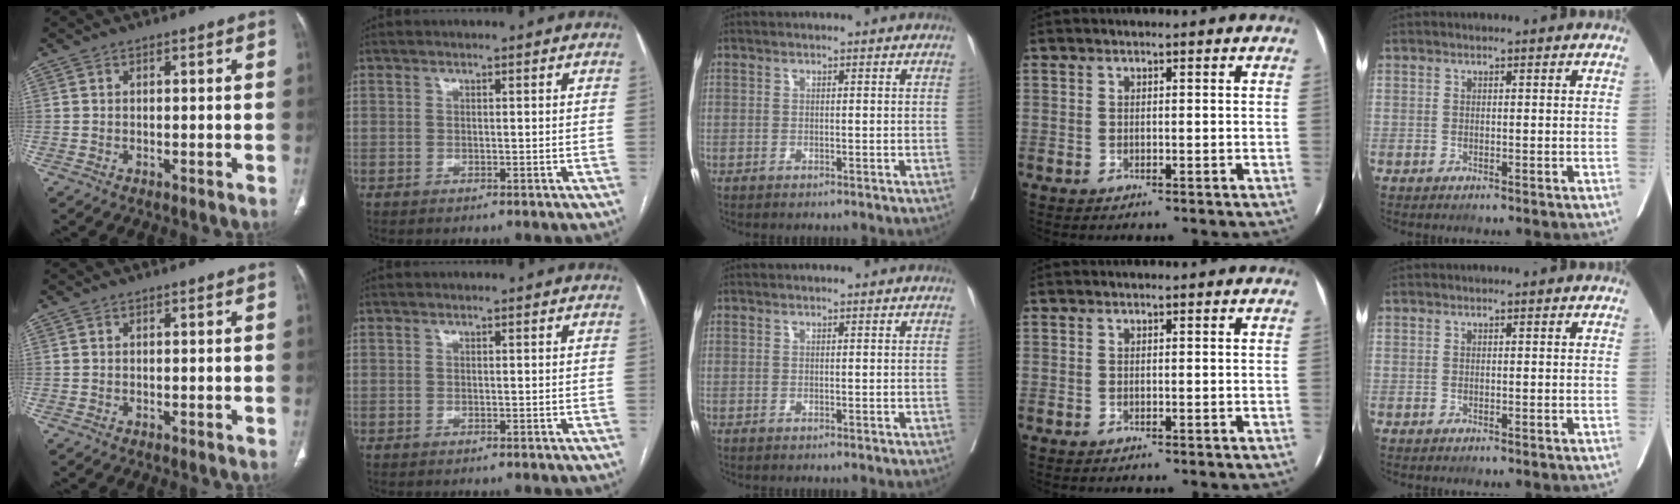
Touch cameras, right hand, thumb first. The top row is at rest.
{}